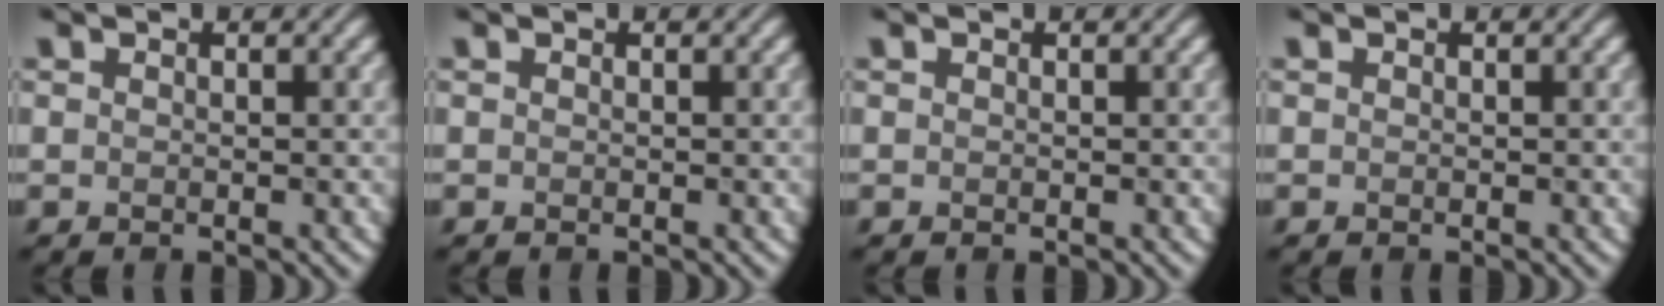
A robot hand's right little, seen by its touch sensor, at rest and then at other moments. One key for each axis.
{"total": 0.0}
{"total": 0.0}
{"total": 0.0}